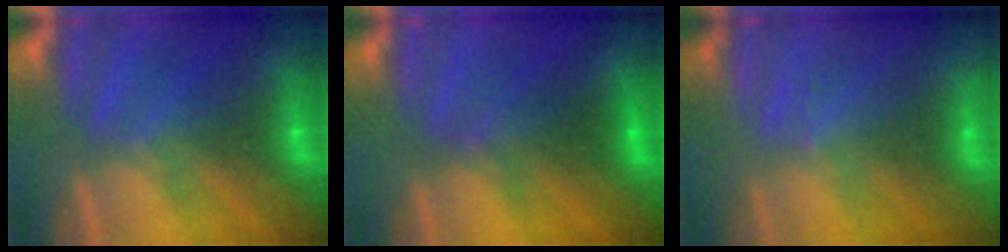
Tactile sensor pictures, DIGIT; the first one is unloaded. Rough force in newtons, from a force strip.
{"total": 2.7}
{"total": 1.3}